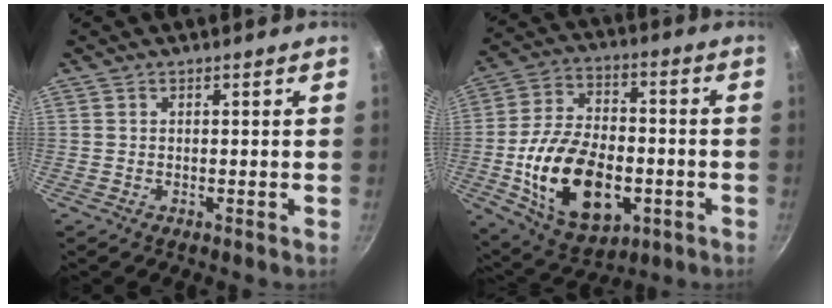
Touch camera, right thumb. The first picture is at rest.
{"total": 21.3, "force": [-4.9, 13.0, 16.2], "torque": [-0.270, 0.023, -0.070]}